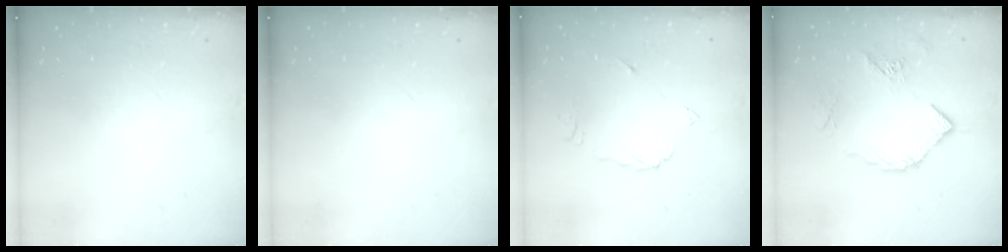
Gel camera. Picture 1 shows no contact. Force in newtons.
{"total": 0.0}
{"total": 5.8, "press": 5.8, "slide": 0.3}
{"total": 8.0, "press": 8.0, "slide": 0.8}